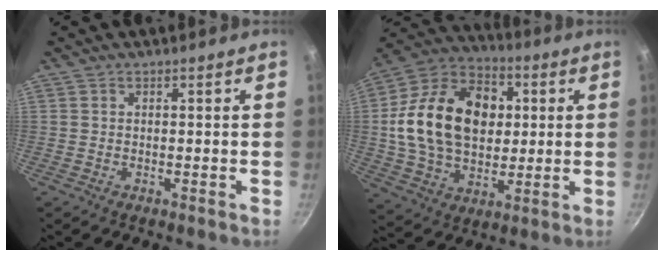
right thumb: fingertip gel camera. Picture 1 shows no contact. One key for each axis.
{"total": 23.6, "fx": 2.8, "fy": 16.8, "fz": 16.4, "tx": -0.255, "ty": 0.018, "tz": 0.043}